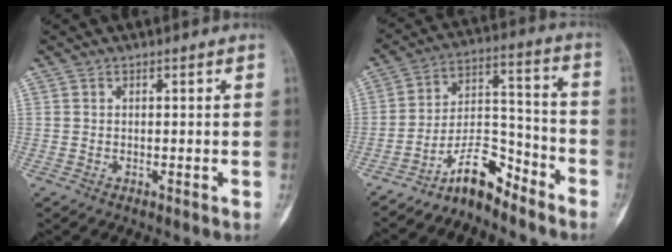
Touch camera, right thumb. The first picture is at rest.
{"total": 10.0, "force": [-8.2, 3.5, 4.5], "torque": [-0.066, 0.095, -0.156]}